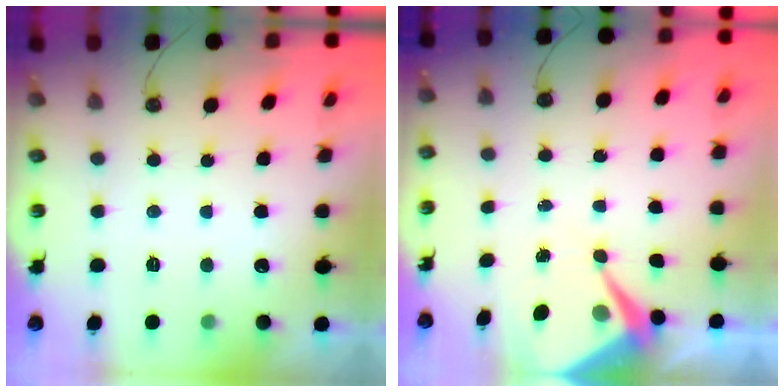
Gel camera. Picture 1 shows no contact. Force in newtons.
{"total": 7.0, "press": 7.0, "slide": 0.3}